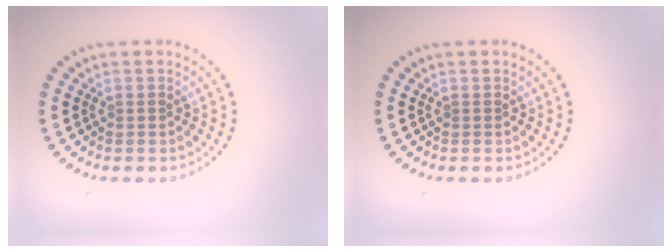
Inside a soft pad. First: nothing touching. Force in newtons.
{"total": 0.0}